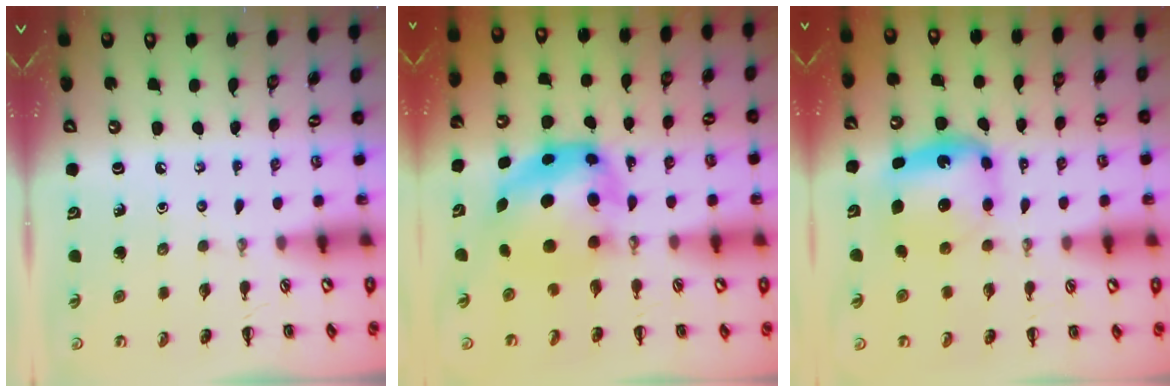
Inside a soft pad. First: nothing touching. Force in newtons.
{"total": 7.0, "press": 6.9, "slide": 1.3}
{"total": 6.0, "press": 6.0, "slide": 1.1}